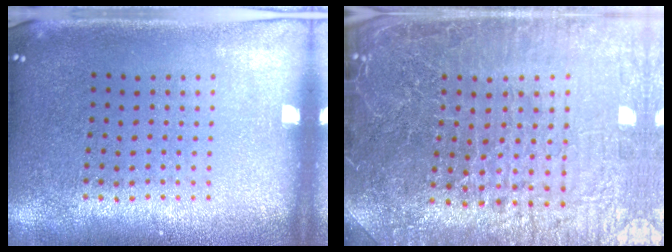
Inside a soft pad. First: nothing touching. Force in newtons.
{"total": 5.5, "press": 5.1, "slide": 1.9}